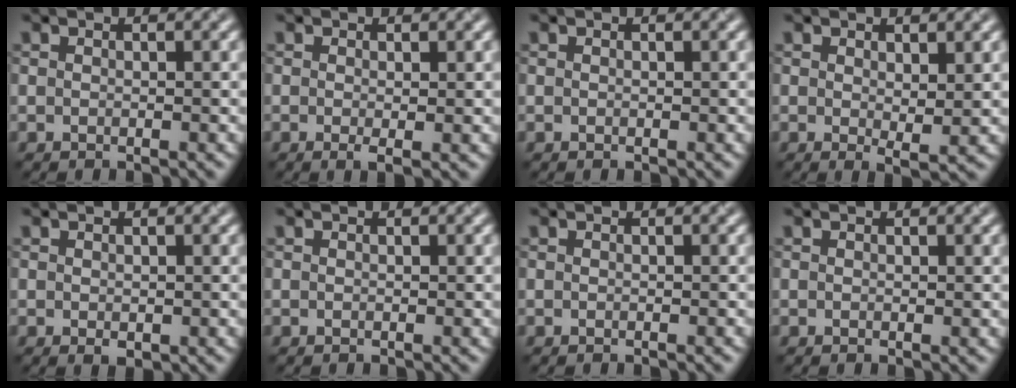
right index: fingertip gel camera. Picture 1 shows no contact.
{"total": 0.9, "force": [-0.1, 0.2, 0.9], "torque": [-0.016, -0.005, -0.001]}
{"total": 0.0}
{"total": 1.8, "force": [0.7, 0.7, 1.6], "torque": [-0.024, -0.006, 0.015]}
{"total": 0.5, "force": [0.0, 0.5, 0.2], "torque": [-0.004, 0.001, 0.003]}
{"total": 0.0}
{"total": 0.0}
{"total": 0.0}